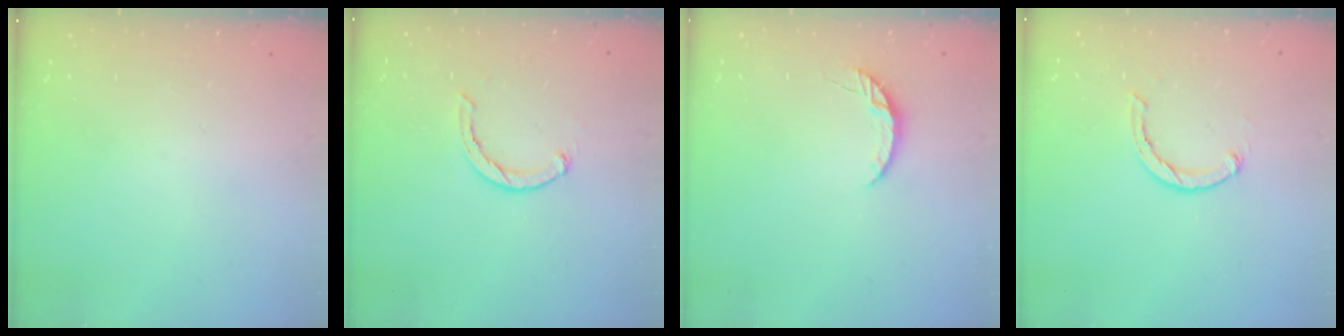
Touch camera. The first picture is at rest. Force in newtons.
{"total": 1.5, "press": 1.5, "slide": 0.3}
{"total": 4.6, "press": 4.6, "slide": 0.6}
{"total": 1.9, "press": 1.9, "slide": 0.3}